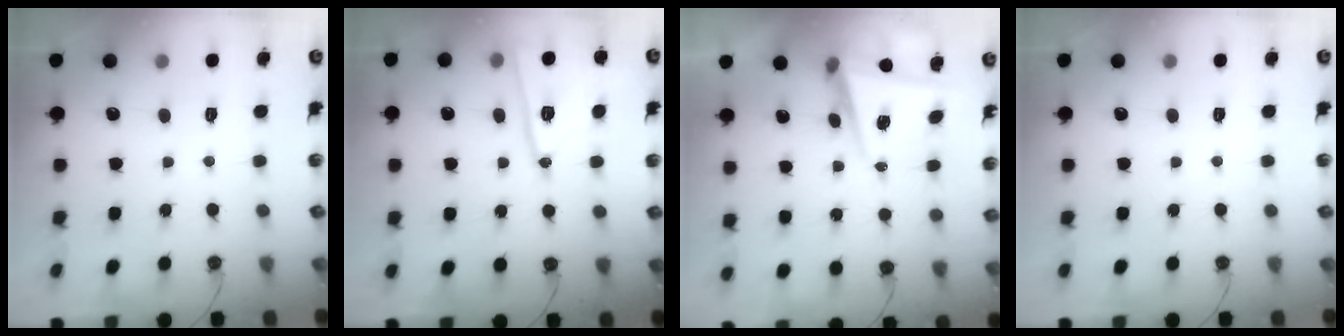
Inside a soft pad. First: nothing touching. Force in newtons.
{"total": 14.2, "press": 14.2, "slide": 0.5}
{"total": 5.3, "press": 4.8, "slide": 2.2}
{"total": 0.0}